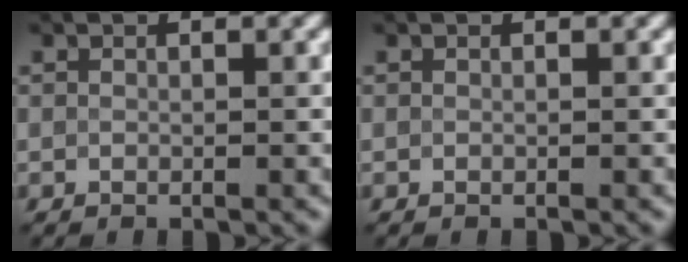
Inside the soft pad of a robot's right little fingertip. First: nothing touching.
{"total": 0.0}